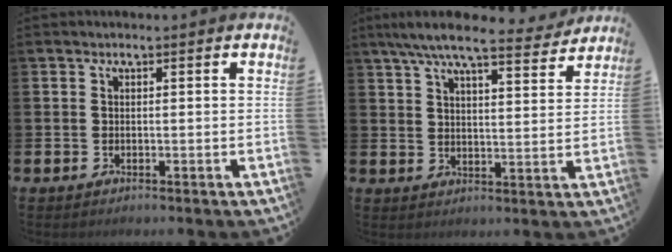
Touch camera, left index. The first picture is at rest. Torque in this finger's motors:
{"motor_torque": [1.16, -0.99, 0.57, 0.21]}